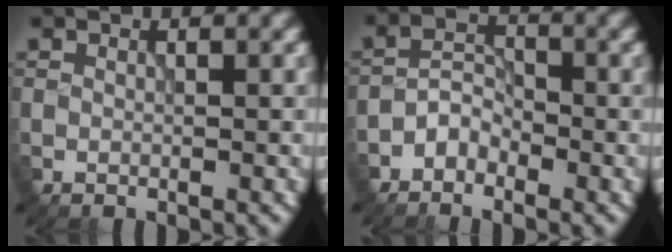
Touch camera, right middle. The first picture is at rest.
{"total": 2.1, "force": [-1.6, 1.2, 0.6], "torque": [-0.006, 0.011, -0.035]}